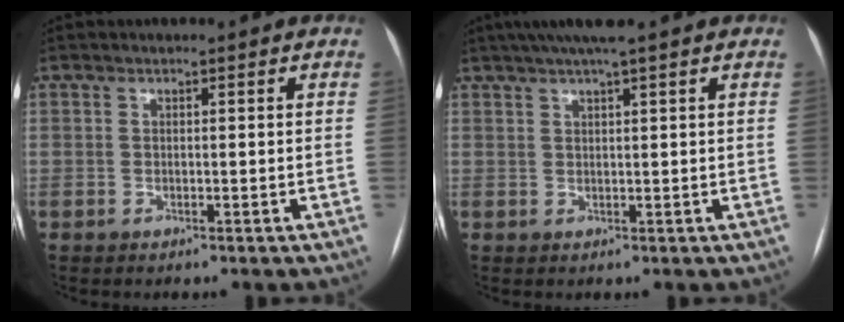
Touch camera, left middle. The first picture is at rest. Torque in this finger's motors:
{"motor_torque": [0.34, -0.35, 0.02, 0.06]}